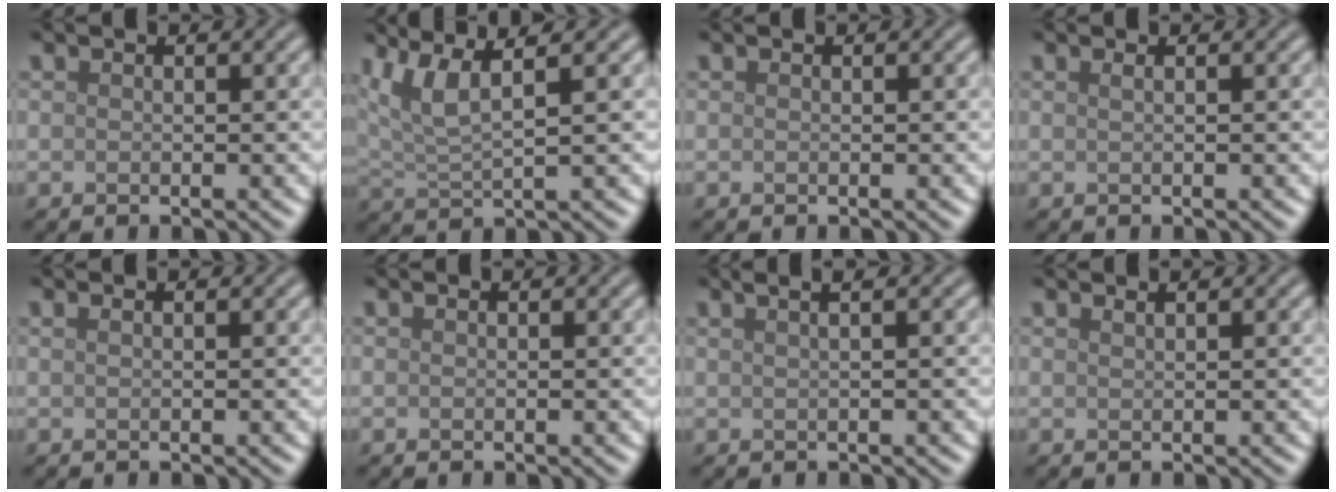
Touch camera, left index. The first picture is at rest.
{"total": 5.3, "force": [2.8, 1.4, 4.3], "torque": [-0.095, 0.012, 0.060]}
{"total": 0.0}
{"total": 1.0, "force": [0.4, 0.5, 0.8], "torque": [-0.008, 0.000, -0.002]}
{"total": 0.9, "force": [0.4, 0.4, 0.7], "torque": [-0.008, -0.001, 0.001]}
{"total": 0.0}
{"total": 4.7, "force": [2.5, 2.2, 3.3], "torque": [-0.019, 0.036, 0.004]}
{"total": 0.8, "force": [0.7, 0.3, 0.4], "torque": [0.000, -0.002, 0.007]}